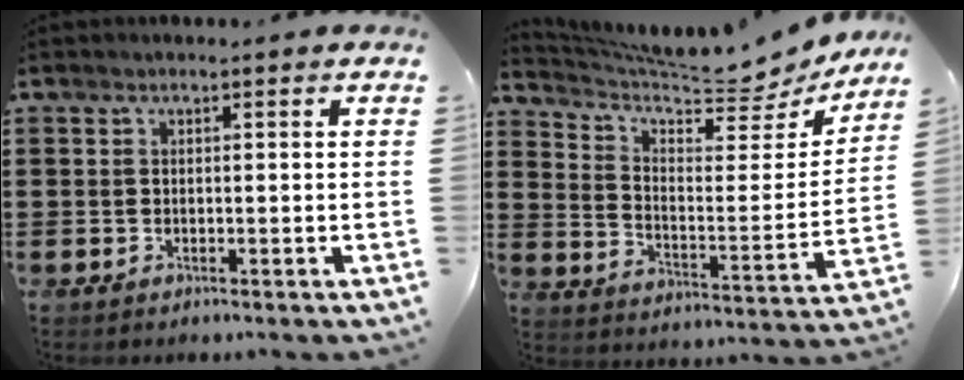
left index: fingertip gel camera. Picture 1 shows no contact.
{"total": 7.9, "force": [7.3, 0.7, 2.9], "torque": [-0.074, -0.061, 0.118]}